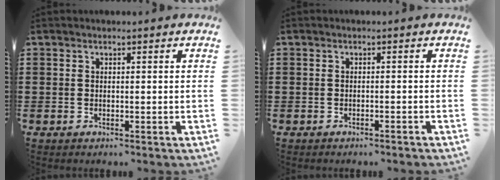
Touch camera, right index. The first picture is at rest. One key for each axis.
{"total": 0.6, "fx": -0.5, "fy": -0.1, "fz": 0.3, "tx": -0.006, "ty": -0.001, "tz": -0.010}